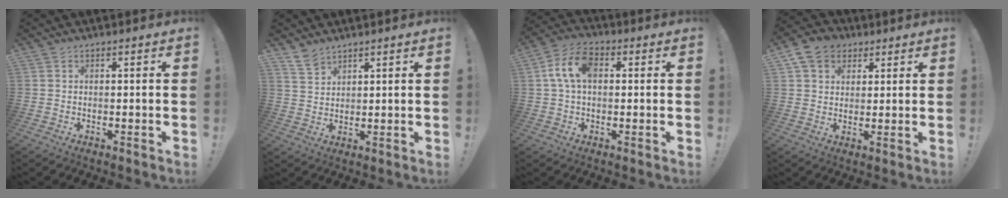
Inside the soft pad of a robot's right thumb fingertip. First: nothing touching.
{"total": 4.9, "force": [4.1, 2.3, 1.5], "torque": [-0.025, -0.027, 0.078]}
{"total": 9.8, "force": [1.8, 6.3, 7.3], "torque": [-0.141, 0.015, 0.035]}
{"total": 9.3, "force": [4.4, 7.3, 3.6], "torque": [-0.062, -0.008, 0.089]}